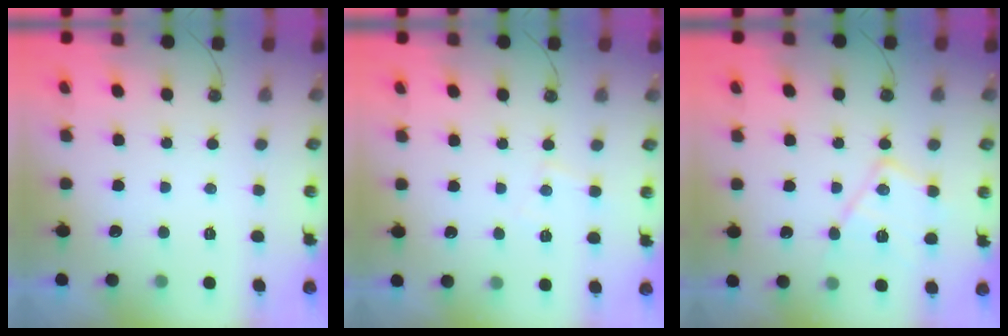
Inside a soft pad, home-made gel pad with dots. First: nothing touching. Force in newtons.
{"total": 5.0, "press": 5.0, "slide": 0.7}
{"total": 14.0, "press": 13.9, "slide": 1.2}